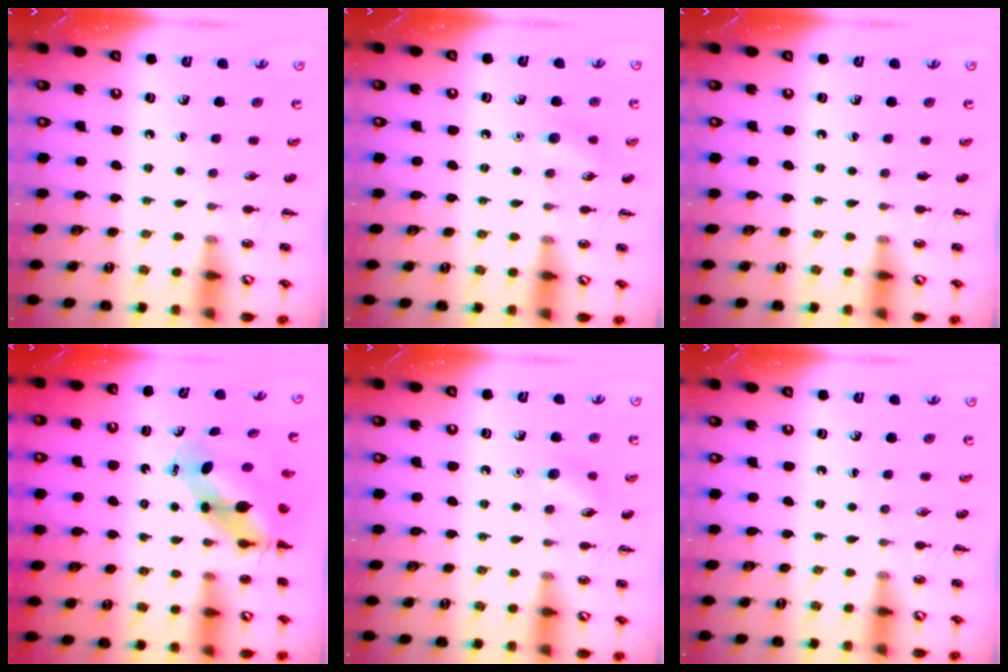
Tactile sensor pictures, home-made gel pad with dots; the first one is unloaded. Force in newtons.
{"total": 5.8, "press": 5.7, "slide": 1.3}
{"total": 0.0}
{"total": 5.7, "press": 5.5, "slide": 1.5}
{"total": 6.4, "press": 6.2, "slide": 1.8}
{"total": 0.0}